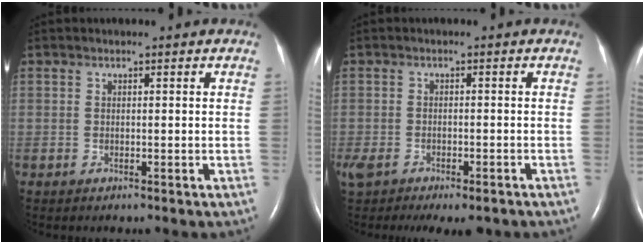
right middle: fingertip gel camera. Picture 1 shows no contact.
{"total": 11.6, "force": [-8.0, 5.1, 6.6], "torque": [-0.153, -0.011, -0.107]}